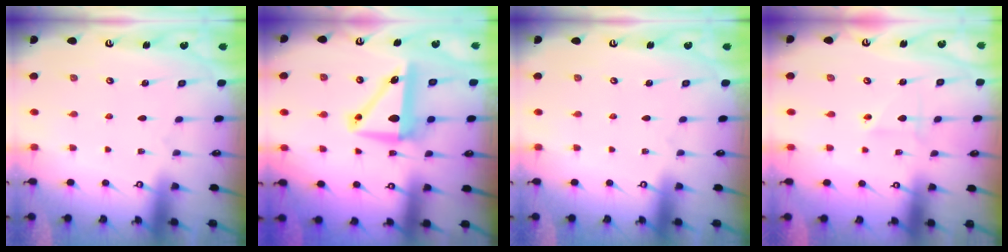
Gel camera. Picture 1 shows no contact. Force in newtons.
{"total": 9.0, "press": 8.8, "slide": 1.8}
{"total": 0.0}
{"total": 2.3, "press": 2.3, "slide": 0.5}